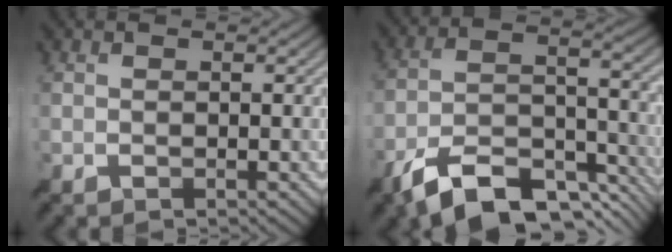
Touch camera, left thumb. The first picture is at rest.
{"total": 12.5, "force": [-8.8, 4.6, 7.6], "torque": [-0.138, 0.000, -0.172]}